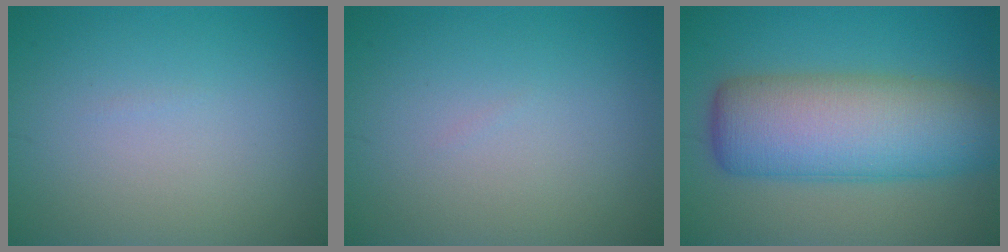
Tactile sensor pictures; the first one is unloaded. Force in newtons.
{"total": 0.0}
{"total": 10.8, "press": 10.8, "slide": 0.4}